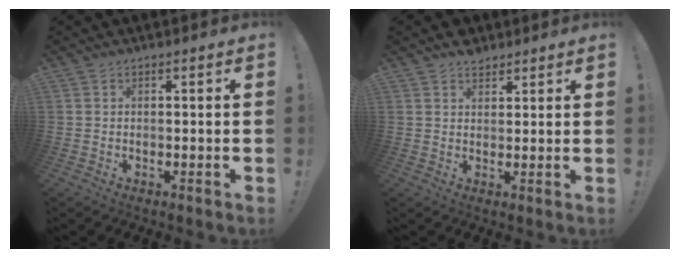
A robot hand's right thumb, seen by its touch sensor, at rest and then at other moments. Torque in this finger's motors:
{"motor_torque": [0.00, 0.01, 0.32, 0.15, 0.00]}